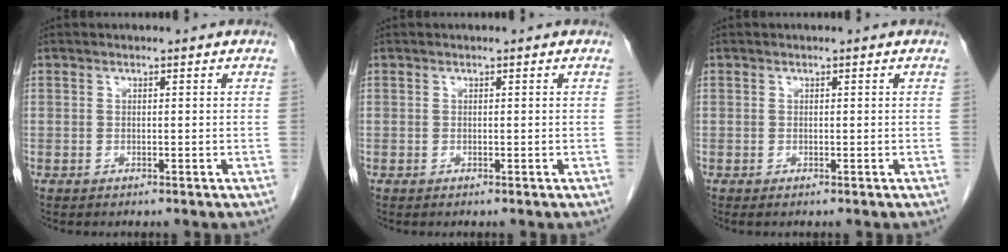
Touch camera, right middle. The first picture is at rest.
{"total": 0.0}
{"total": 0.0}